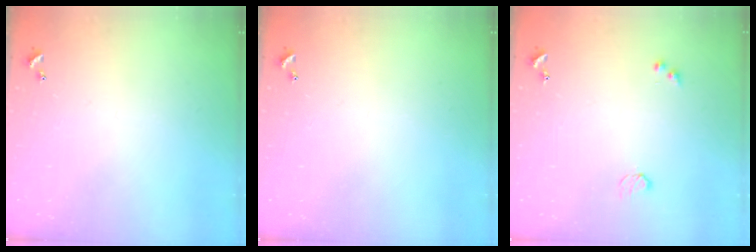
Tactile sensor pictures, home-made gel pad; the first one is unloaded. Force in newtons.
{"total": 0.0}
{"total": 2.9, "press": 2.9, "slide": 0.5}